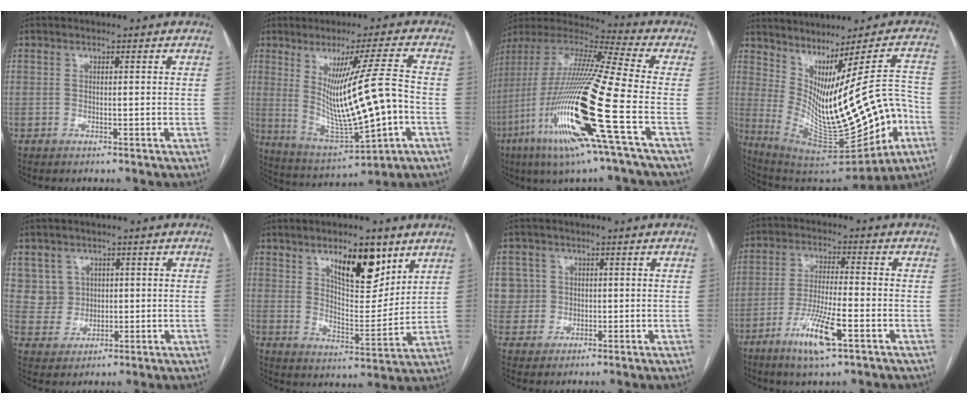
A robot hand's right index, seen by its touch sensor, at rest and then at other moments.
{"total": 15.1, "force": [-1.0, 0.8, 15.0], "torque": [-0.263, -0.018, -0.002]}
{"total": 24.4, "force": [-8.0, 0.5, 23.0], "torque": [-0.477, -0.039, -0.160]}
{"total": 21.0, "force": [-3.5, 4.8, 20.1], "torque": [-0.301, 0.006, -0.019]}
{"total": 5.5, "force": [2.1, 5.1, 0.2], "torque": [0.000, 0.013, 0.048]}
{"total": 12.1, "force": [7.1, 4.3, 8.8], "torque": [-0.134, -0.006, 0.122]}
{"total": 5.8, "force": [1.5, 5.6, -0.1], "torque": [0.012, 0.014, 0.036]}
{"total": 9.4, "force": [-4.6, 1.0, 8.1], "torque": [-0.159, -0.016, -0.080]}